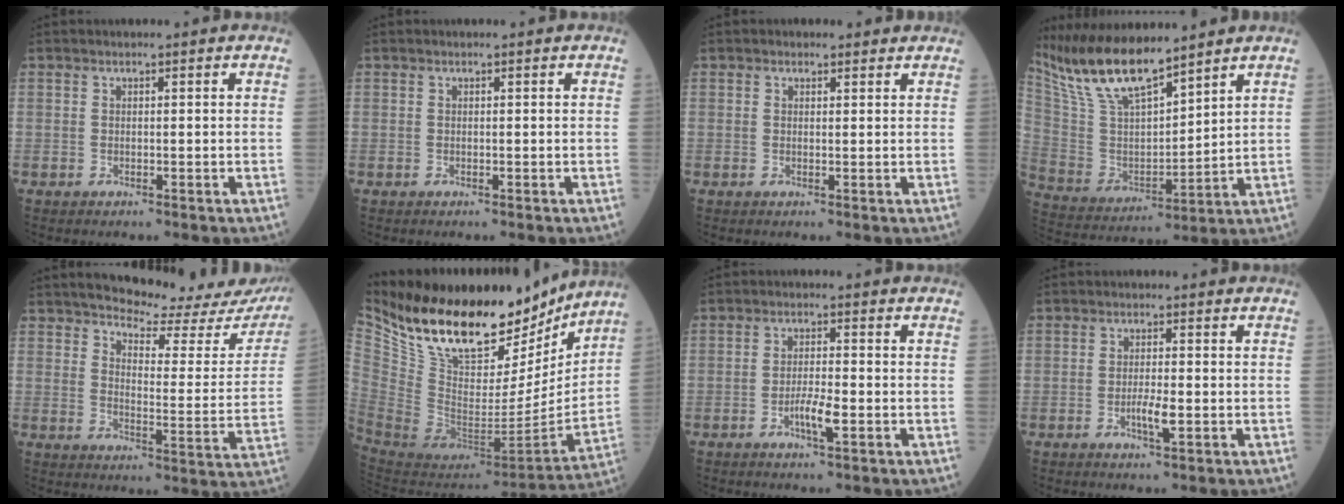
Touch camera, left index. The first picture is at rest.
{"total": 0.0}
{"total": 1.2, "force": [0.9, 0.8, 0.2], "torque": [-0.001, 0.002, 0.007]}
{"total": 14.1, "force": [12.0, 2.1, 7.1], "torque": [-0.149, 0.003, 0.241]}
{"total": 20.1, "force": [18.9, 2.4, 6.4], "torque": [-0.082, -0.087, 0.221]}
{"total": 29.3, "force": [23.2, 10.3, 14.6], "torque": [-0.276, -0.010, 0.375]}
{"total": 3.7, "force": [-1.5, 0.4, 3.3], "torque": [-0.065, -0.003, -0.030]}
{"total": 2.9, "force": [-0.9, 0.5, 2.7], "torque": [-0.053, -0.003, -0.016]}